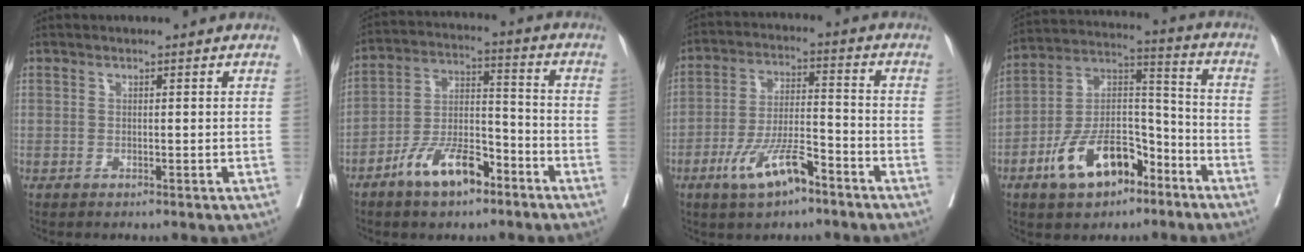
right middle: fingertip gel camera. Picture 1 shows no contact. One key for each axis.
{"total": 10.2, "fx": -6.6, "fy": 3.8, "fz": 6.8, "tx": -0.132, "ty": 0.009, "tz": -0.122}
{"total": 9.5, "fx": -6.1, "fy": 3.5, "fz": 6.4, "tx": -0.122, "ty": 0.008, "tz": -0.111}
{"total": 13.7, "fx": -7.7, "fy": 6.6, "fz": 9.1, "tx": -0.172, "ty": 0.020, "tz": -0.133}